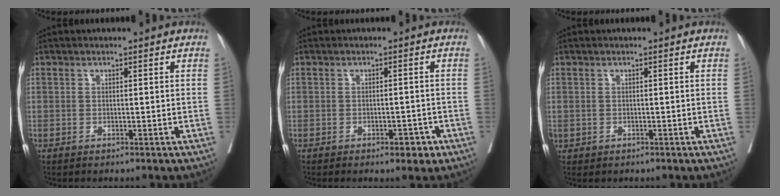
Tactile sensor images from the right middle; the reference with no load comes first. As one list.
[{"total": 2.5, "force": [-1.5, 1.1, 1.7], "torque": [-0.021, 0.002, -0.016]}, {"total": 0.6, "force": [-0.1, 0.6, 0.1], "torque": [-0.001, 0.004, 0.002]}]